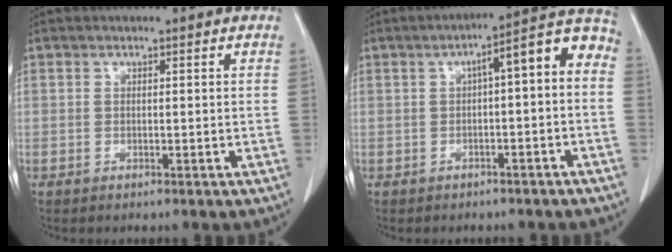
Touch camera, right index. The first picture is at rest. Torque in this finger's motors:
{"motor_torque": [0.63, -0.18, 0.35, 0.08]}